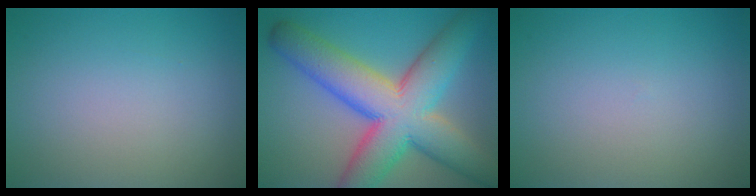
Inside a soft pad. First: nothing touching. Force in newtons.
{"total": 12.6, "press": 12.6, "slide": 0.4}
{"total": 0.0}